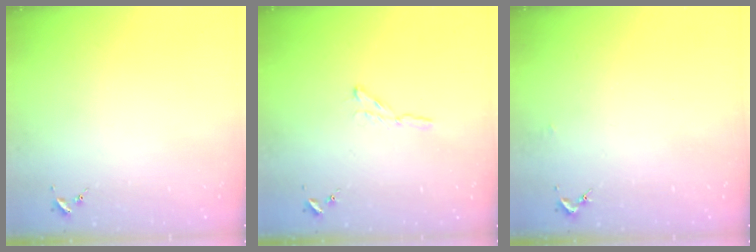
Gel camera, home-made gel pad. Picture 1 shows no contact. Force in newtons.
{"total": 2.9, "press": 2.9, "slide": 0.3}
{"total": 1.4, "press": 1.4, "slide": 0.1}